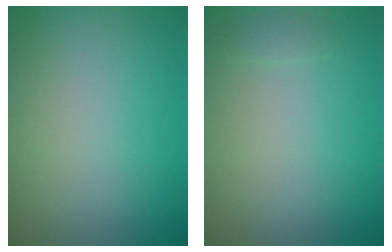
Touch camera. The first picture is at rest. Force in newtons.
{"total": 0.6, "press": 0.6, "slide": 0.0}